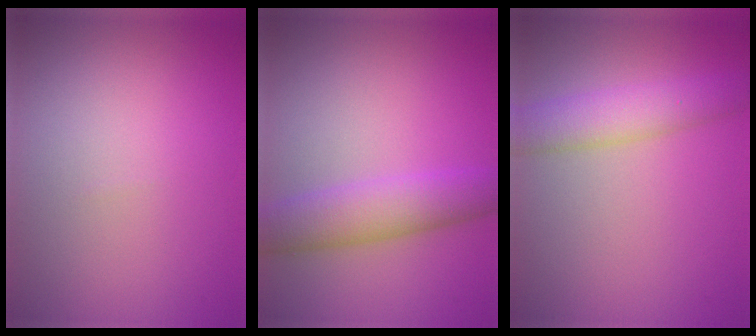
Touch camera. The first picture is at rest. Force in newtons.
{"total": 4.8, "press": 4.8, "slide": 0.2}
{"total": 4.2, "press": 4.1, "slide": 0.1}